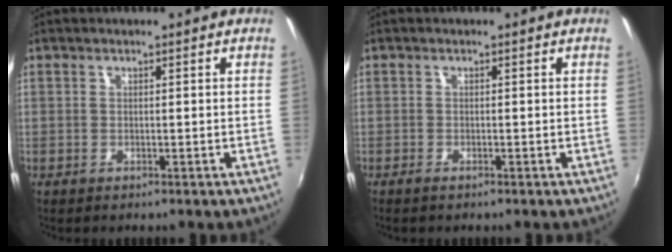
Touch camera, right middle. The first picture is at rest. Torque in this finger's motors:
{"motor_torque": [-0.03, -0.01, 0.00, 0.00]}